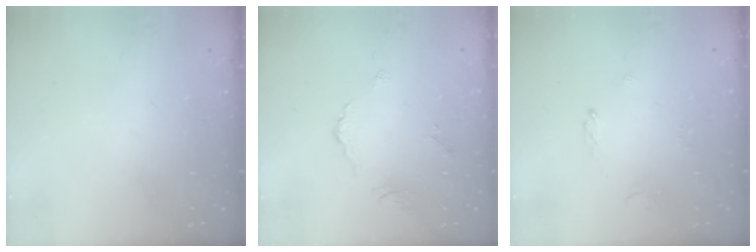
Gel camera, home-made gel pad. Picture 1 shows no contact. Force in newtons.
{"total": 3.4, "press": 3.4, "slide": 0.5}
{"total": 1.1, "press": 0.9, "slide": 0.5}